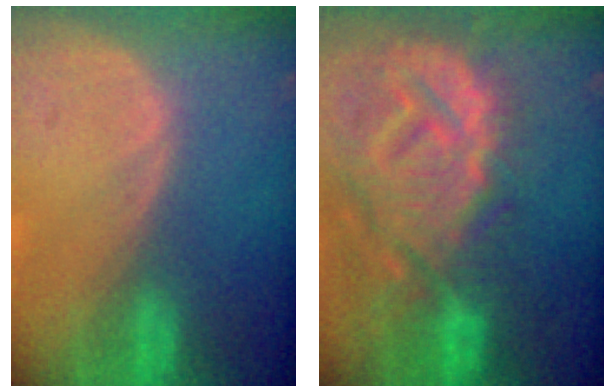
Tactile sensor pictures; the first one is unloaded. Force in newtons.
{"total": 14.4, "press": 12.4, "slide": 7.3}